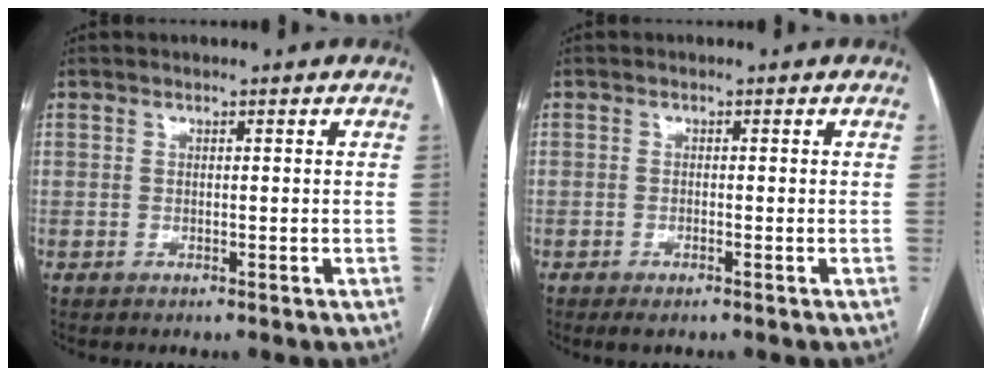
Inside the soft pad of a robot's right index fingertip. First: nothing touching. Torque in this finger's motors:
{"motor_torque": [0.25, -0.08, 0.07, 0.01]}